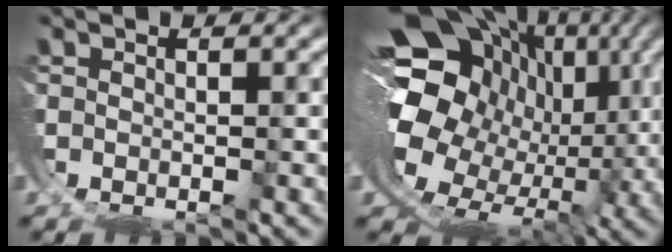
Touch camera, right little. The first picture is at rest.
{"total": 22.2, "force": [1.3, 17.1, 14.1], "torque": [-0.249, -0.034, 0.020]}